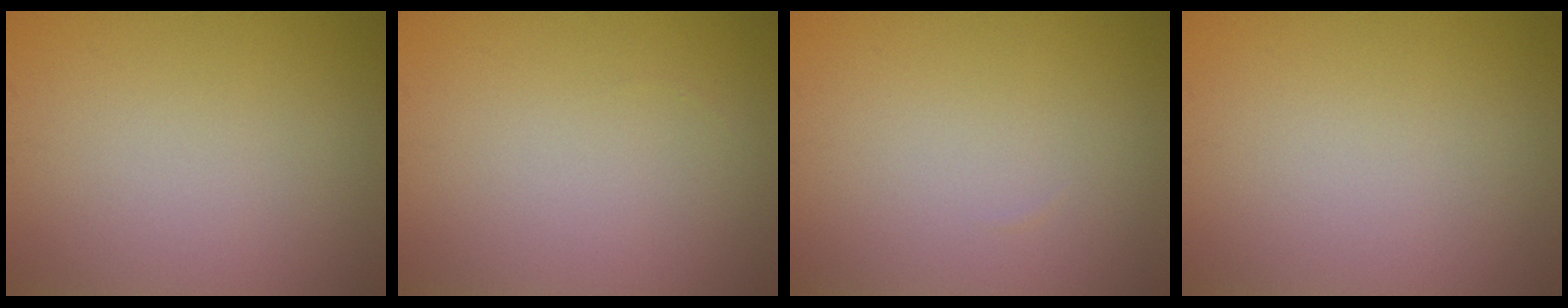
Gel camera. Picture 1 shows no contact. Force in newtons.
{"total": 0.0}
{"total": 0.0}
{"total": 0.0}